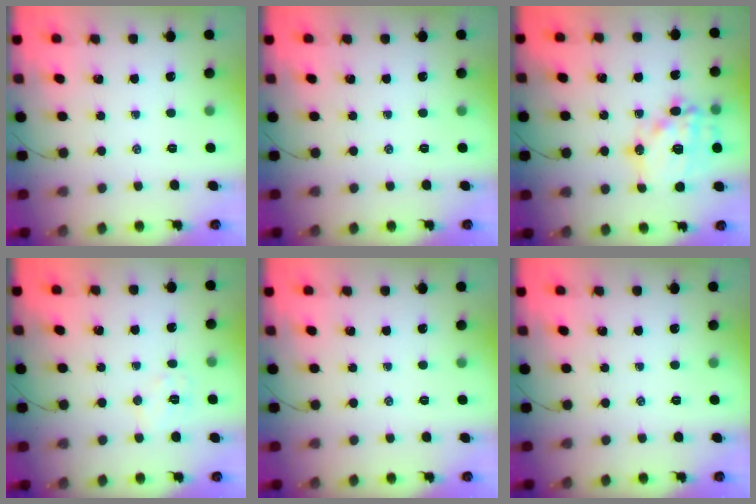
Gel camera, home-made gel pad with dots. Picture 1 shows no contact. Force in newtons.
{"total": 0.0}
{"total": 18.3, "press": 18.0, "slide": 3.5}
{"total": 6.3, "press": 6.1, "slide": 1.3}
{"total": 0.0}
{"total": 0.0}